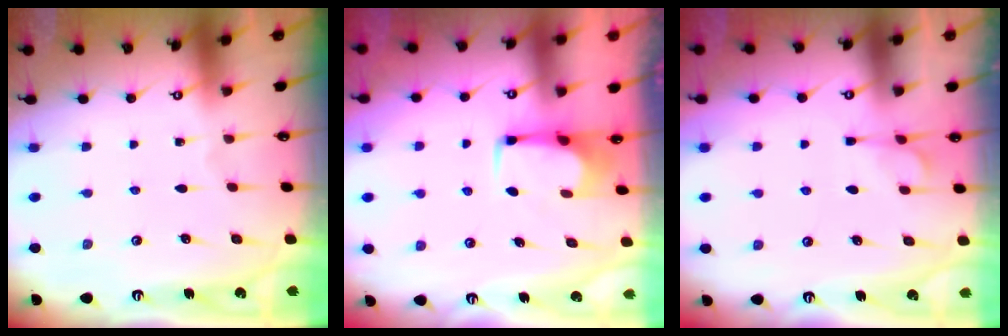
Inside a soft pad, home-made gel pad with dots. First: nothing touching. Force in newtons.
{"total": 2.7, "press": 2.6, "slide": 0.4}
{"total": 1.1, "press": 0.1, "slide": 1.1}